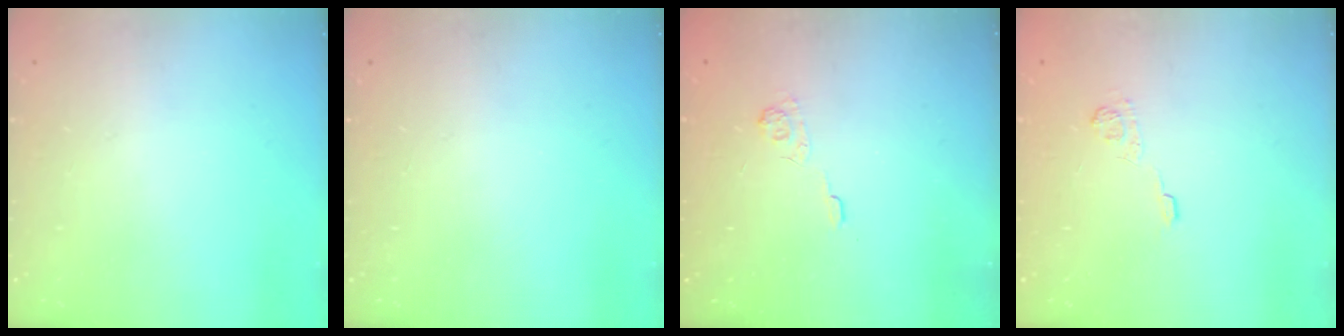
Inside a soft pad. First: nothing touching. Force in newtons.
{"total": 0.0}
{"total": 3.7, "press": 3.4, "slide": 1.4}
{"total": 8.5, "press": 8.4, "slide": 1.5}